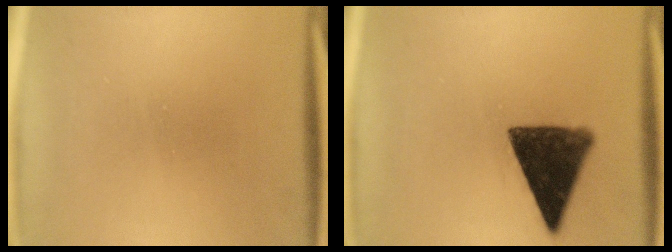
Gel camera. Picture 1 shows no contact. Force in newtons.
{"total": 11.4}